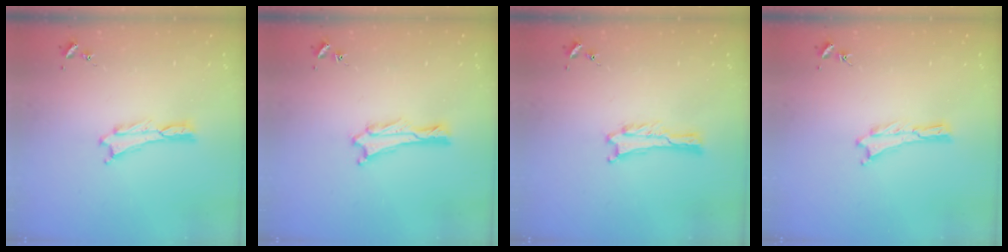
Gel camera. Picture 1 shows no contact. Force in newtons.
{"total": 0.0}
{"total": 0.5, "press": 0.5, "slide": 0.1}
{"total": 0.0}